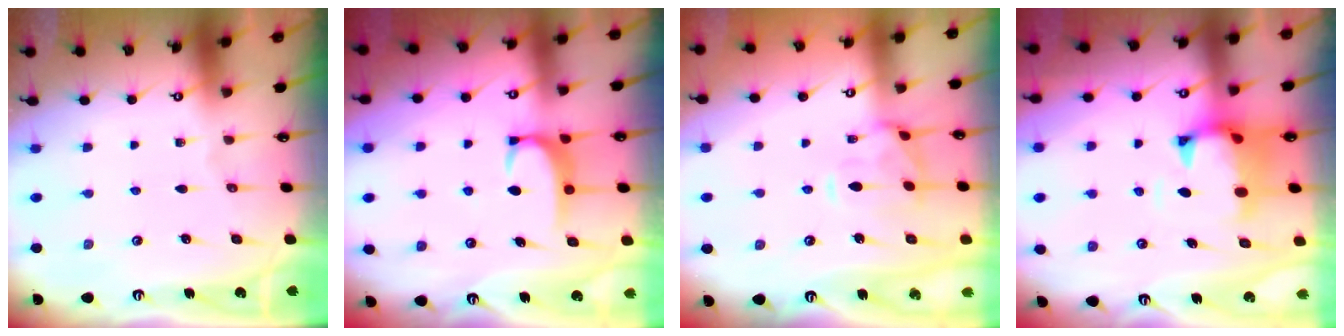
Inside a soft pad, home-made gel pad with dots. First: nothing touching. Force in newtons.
{"total": 2.8, "press": 2.7, "slide": 0.4}
{"total": 3.0, "press": 2.7, "slide": 1.3}
{"total": 1.6, "press": 1.0, "slide": 1.3}